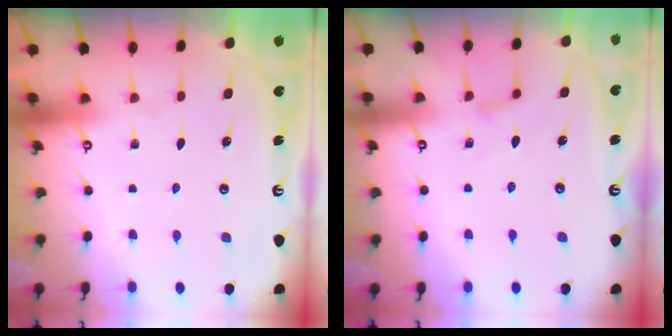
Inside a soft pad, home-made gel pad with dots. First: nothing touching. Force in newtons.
{"total": 3.5, "press": 3.4, "slide": 0.5}